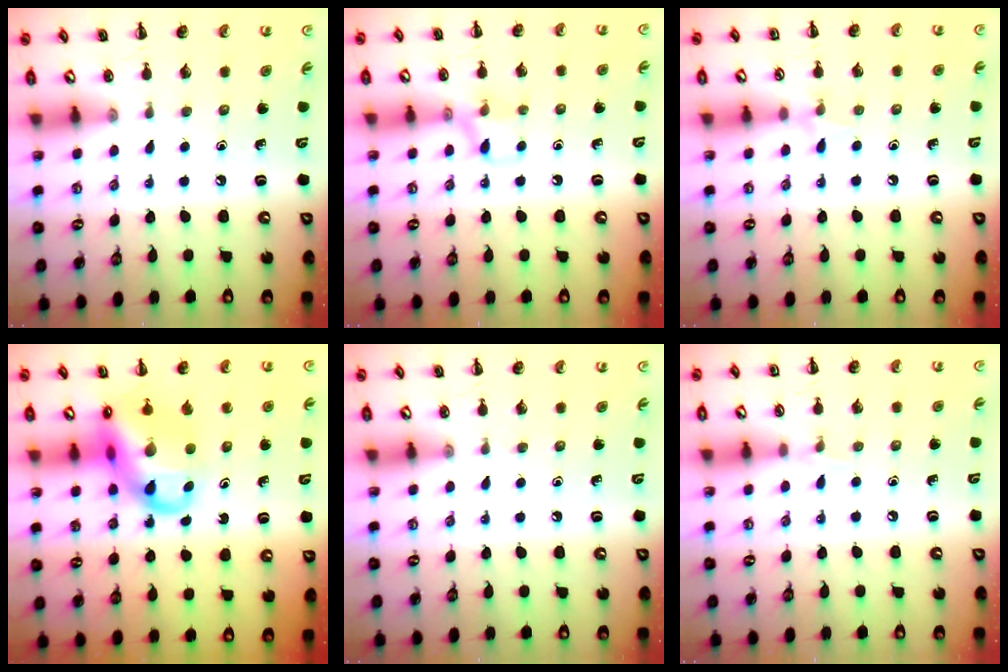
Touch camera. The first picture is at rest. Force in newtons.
{"total": 7.6, "press": 7.5, "slide": 1.1}
{"total": 5.8, "press": 5.4, "slide": 2.0}
{"total": 14.7, "press": 14.2, "slide": 3.8}
{"total": 0.0}
{"total": 3.9, "press": 3.6, "slide": 1.3}